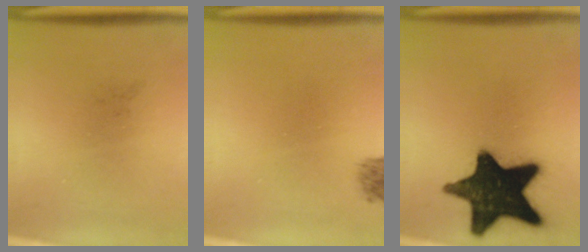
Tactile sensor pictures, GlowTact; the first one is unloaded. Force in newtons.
{"total": 1.4}
{"total": 18.3}